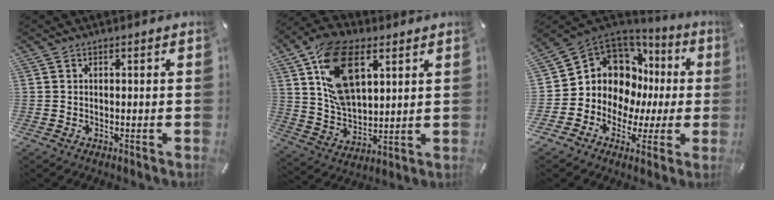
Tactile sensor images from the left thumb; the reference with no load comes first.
{"total": 17.4, "force": [7.2, 10.2, 12.1], "torque": [-0.244, -0.012, 0.131]}
{"total": 11.2, "force": [2.5, 10.2, 3.9], "torque": [-0.083, -0.049, 0.059]}